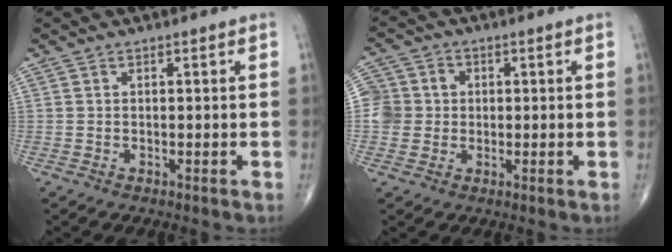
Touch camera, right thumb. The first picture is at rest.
{"total": 6.8, "force": [0.2, 6.6, 1.5], "torque": [-0.007, 0.014, 0.000]}